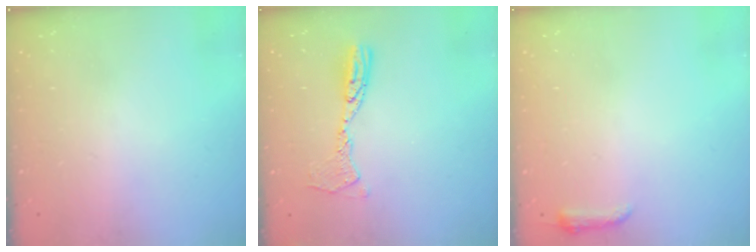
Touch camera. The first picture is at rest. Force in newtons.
{"total": 10.3, "press": 10.3, "slide": 1.0}
{"total": 3.7, "press": 3.7, "slide": 0.7}